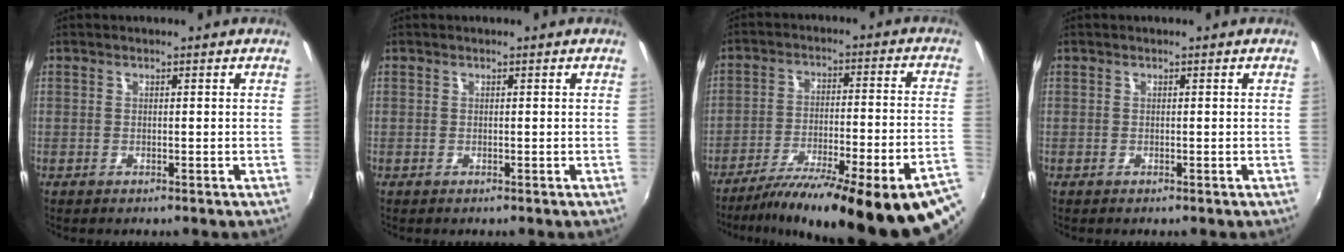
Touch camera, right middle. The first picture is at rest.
{"total": 0.0}
{"total": 27.7, "force": [-21.7, 1.7, 17.1], "torque": [-0.246, -0.058, -0.308]}
{"total": 0.0}